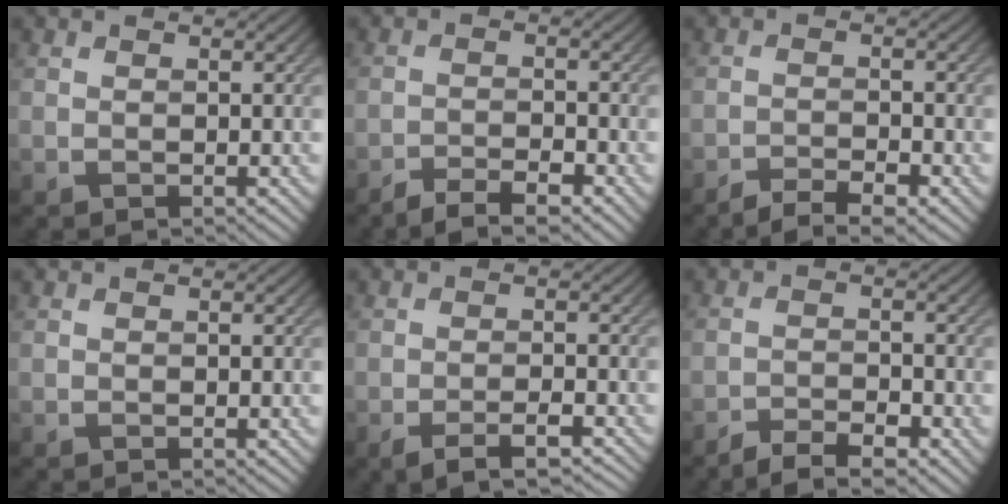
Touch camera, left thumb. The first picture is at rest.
{"total": 4.0, "force": [-3.2, 0.8, 2.2], "torque": [-0.041, 0.002, -0.057]}
{"total": 3.9, "force": [-3.1, 0.8, 2.3], "torque": [-0.042, 0.000, -0.053]}
{"total": 0.0}
{"total": 4.0, "force": [-2.7, 0.9, 2.8], "torque": [-0.047, 0.002, -0.042]}
{"total": 4.3, "force": [-3.4, 1.1, 2.4], "torque": [-0.044, 0.000, -0.059]}